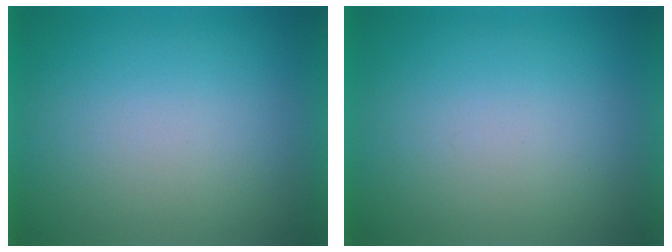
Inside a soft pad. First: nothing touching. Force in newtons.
{"total": 0.0}